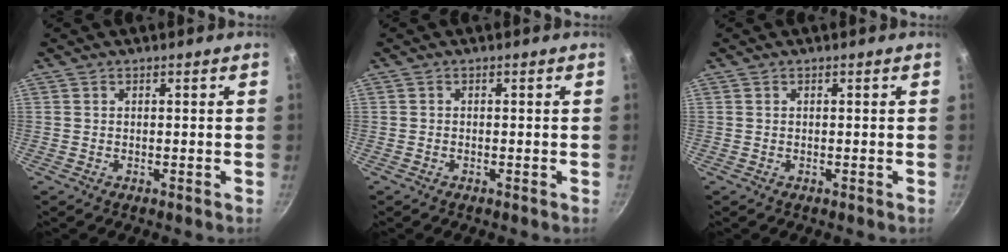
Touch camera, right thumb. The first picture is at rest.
{"total": 0.0}
{"total": 0.0}